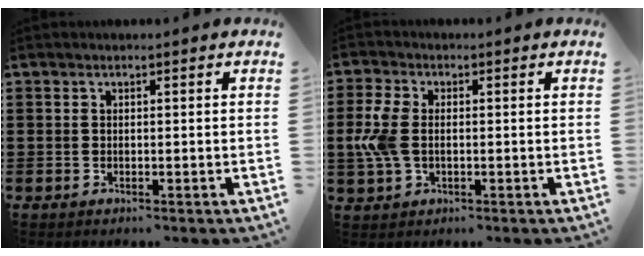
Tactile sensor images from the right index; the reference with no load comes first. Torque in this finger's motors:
{"motor_torque": [1.14, 0.59, 0.63, 0.16]}